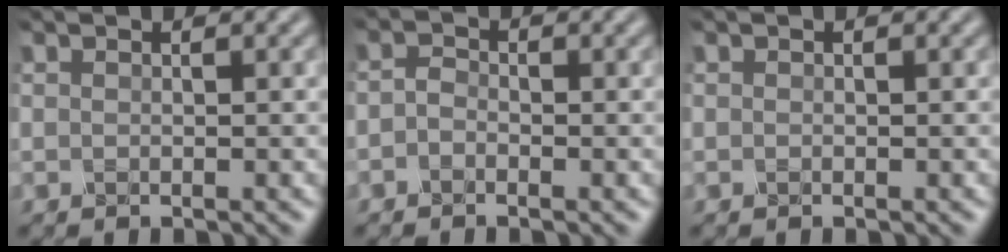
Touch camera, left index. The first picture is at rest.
{"total": 1.3, "force": [-1.0, 0.8, 0.4], "torque": [-0.005, 0.002, -0.030]}
{"total": 0.0}